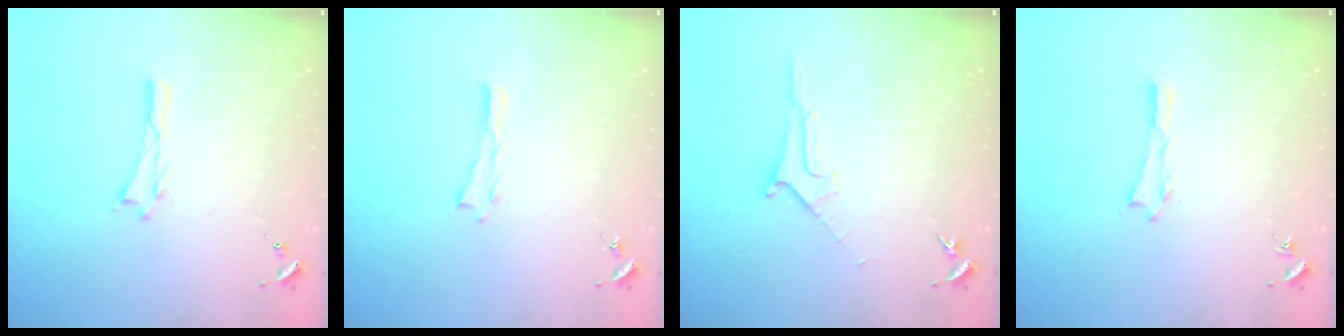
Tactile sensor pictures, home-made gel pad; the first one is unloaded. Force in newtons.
{"total": 0.0}
{"total": 1.8, "press": 1.7, "slide": 0.2}
{"total": 0.0}